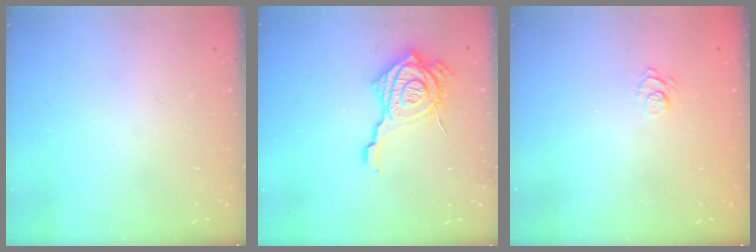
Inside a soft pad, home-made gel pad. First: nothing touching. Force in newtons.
{"total": 20.0, "press": 19.9, "slide": 2.3}
{"total": 2.1, "press": 1.6, "slide": 1.3}